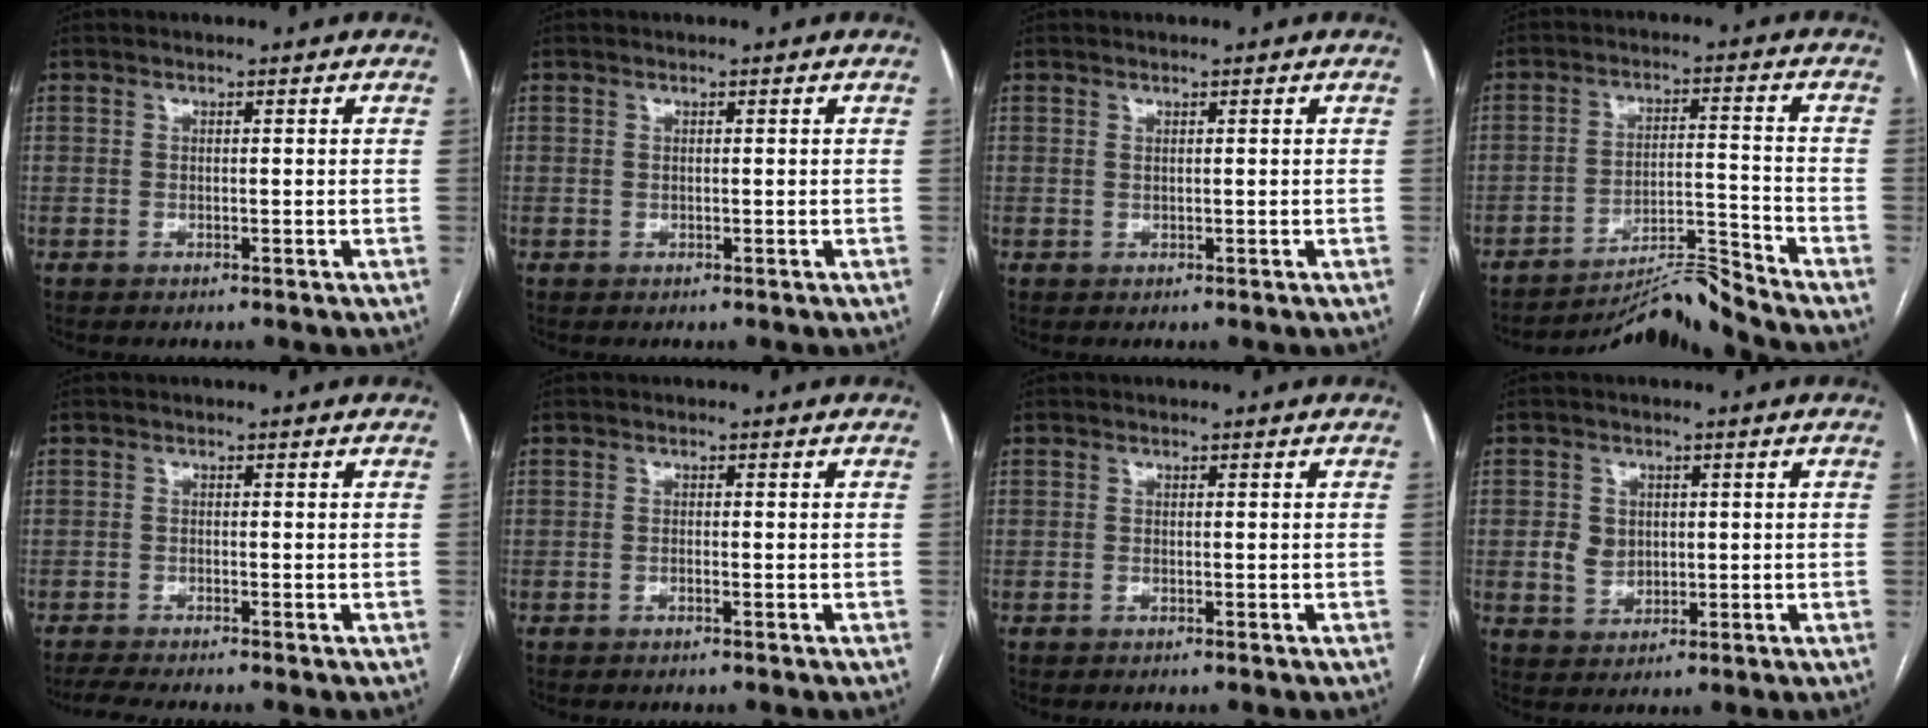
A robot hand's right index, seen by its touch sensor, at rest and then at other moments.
{"total": 0.0}
{"total": 0.0}
{"total": 8.3, "force": [-7.6, -3.3, -0.3], "torque": [0.001, 0.015, -0.133]}
{"total": 2.9, "force": [-2.6, -0.2, 1.2], "torque": [-0.024, -0.010, -0.049]}
{"total": 0.7, "force": [-0.4, 0.0, 0.6], "torque": [-0.011, 0.001, -0.007]}
{"total": 0.5, "force": [-0.2, 0.3, 0.4], "torque": [-0.012, -0.001, -0.004]}
{"total": 4.2, "force": [0.3, 3.7, 2.1], "torque": [-0.038, 0.010, 0.017]}